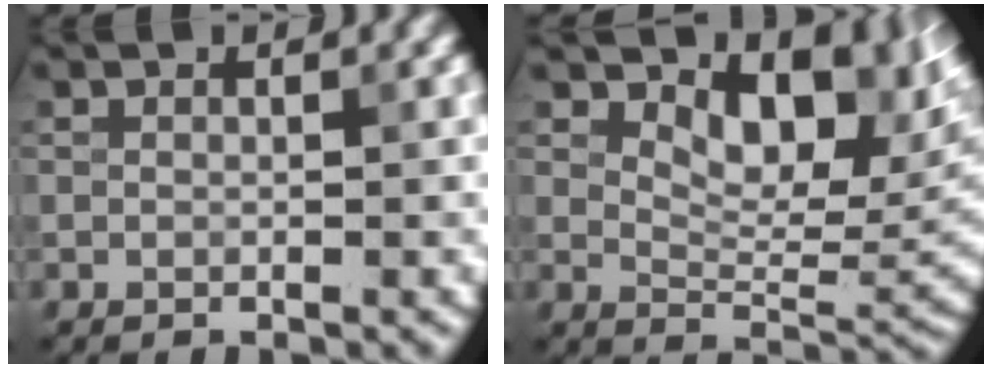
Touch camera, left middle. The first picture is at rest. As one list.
[{"total": 8.6, "force": [4.2, 4.1, 6.2], "torque": [-0.087, -0.010, 0.071]}]